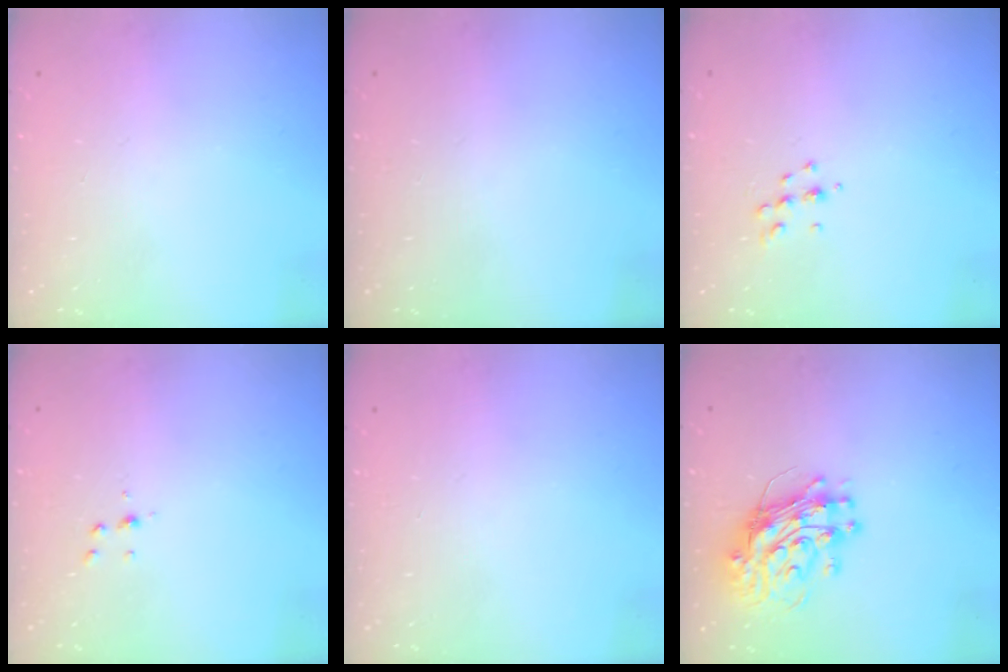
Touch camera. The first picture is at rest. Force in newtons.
{"total": 0.0}
{"total": 4.7, "press": 4.6, "slide": 0.8}
{"total": 3.9, "press": 3.9, "slide": 0.4}
{"total": 0.6, "press": 0.0, "slide": 0.6}
{"total": 13.1, "press": 13.1, "slide": 1.3}